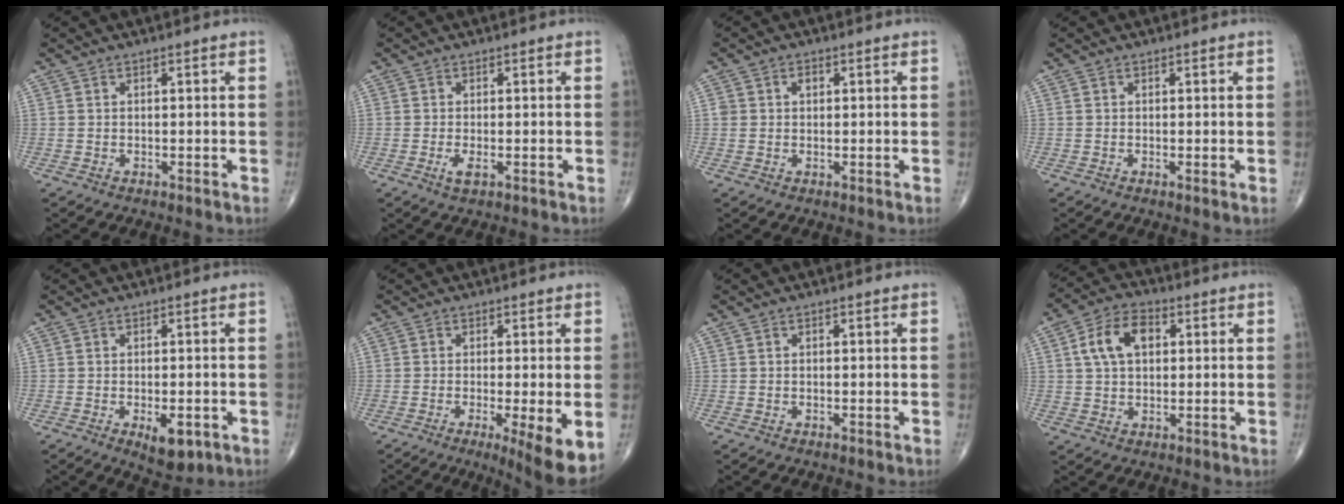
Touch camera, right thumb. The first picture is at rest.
{"total": 2.0, "force": [-0.7, 0.7, 1.8], "torque": [-0.041, -0.007, -0.013]}
{"total": 1.8, "force": [0.5, 1.4, 1.0], "torque": [-0.008, 0.001, 0.006]}
{"total": 0.8, "force": [0.0, 0.1, 0.8], "torque": [-0.018, -0.004, -0.002]}
{"total": 4.2, "force": [-1.6, 1.9, 3.4], "torque": [-0.044, -0.001, -0.015]}
{"total": 9.1, "force": [-2.8, 1.5, 8.5], "torque": [-0.127, -0.025, -0.042]}
{"total": 0.0}
{"total": 9.2, "force": [2.2, 5.8, 6.8], "torque": [-0.117, 0.015, 0.035]}